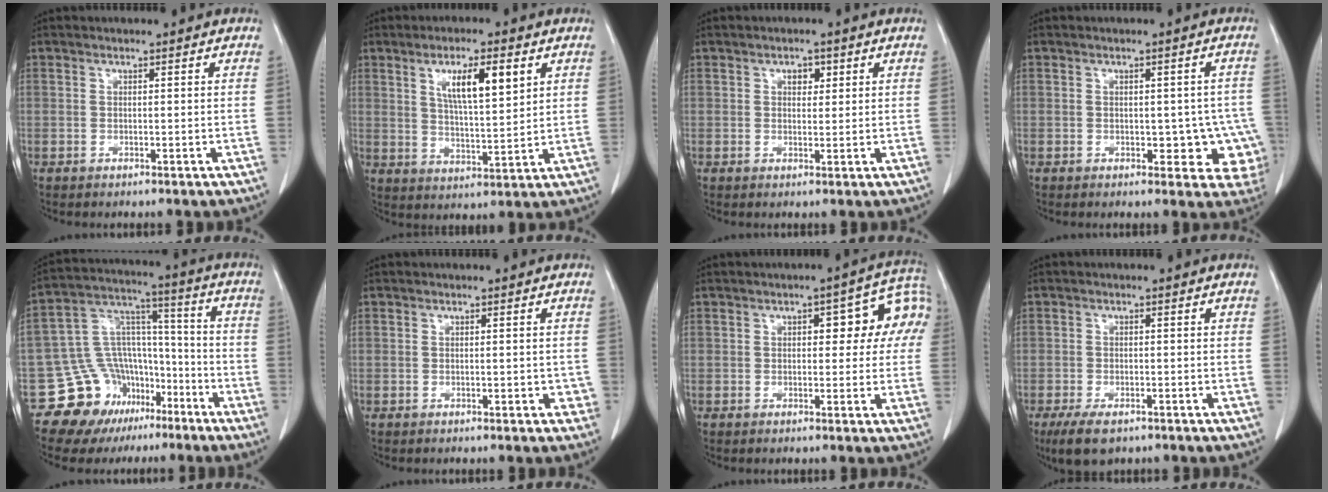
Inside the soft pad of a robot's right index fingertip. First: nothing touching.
{"total": 8.8, "force": [3.7, 1.8, 7.8], "torque": [-0.137, 0.001, 0.068]}
{"total": 2.1, "force": [0.9, 1.3, 1.3], "torque": [-0.017, 0.002, 0.012]}
{"total": 7.0, "force": [-1.7, 3.9, 5.6], "torque": [-0.036, 0.015, -0.015]}
{"total": 15.4, "force": [-8.9, 11.8, 4.4], "torque": [-0.072, 0.096, -0.132]}
{"total": 1.6, "force": [-0.5, 0.8, 1.3], "torque": [-0.014, 0.004, -0.004]}
{"total": 8.5, "force": [1.8, 4.0, 7.3], "torque": [-0.075, 0.041, 0.020]}
{"total": 5.3, "force": [-3.6, 2.4, 3.1], "torque": [-0.060, -0.007, -0.056]}